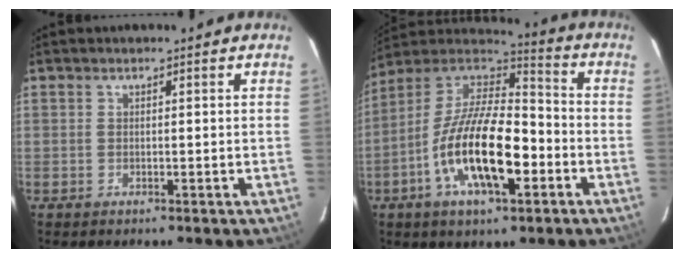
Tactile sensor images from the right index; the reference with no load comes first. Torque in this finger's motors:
{"motor_torque": [1.26, -0.88, 1.05, 0.21]}